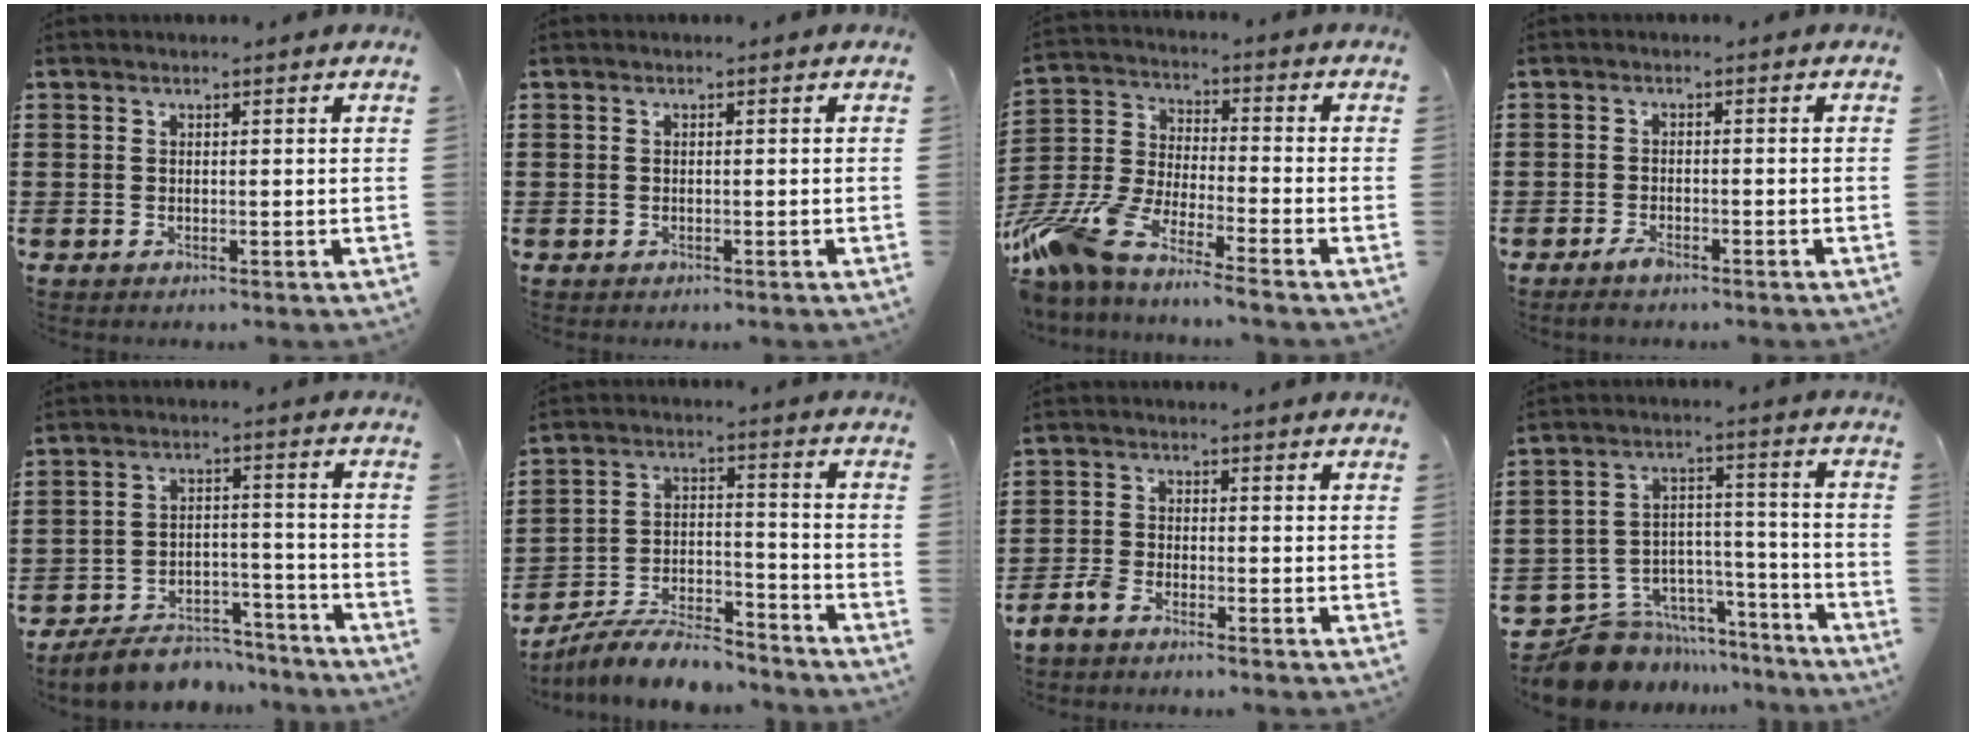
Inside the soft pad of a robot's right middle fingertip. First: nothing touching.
{"total": 0.0}
{"total": 8.9, "force": [-8.1, 0.0, 3.6], "torque": [-0.113, -0.014, -0.171]}
{"total": 2.0, "force": [-1.5, 0.6, 1.2], "torque": [-0.030, -0.003, -0.031]}
{"total": 6.8, "force": [-6.4, 1.8, 1.5], "torque": [-0.024, 0.019, -0.122]}
{"total": 8.9, "force": [-8.1, 1.5, 3.2], "torque": [-0.047, 0.021, -0.152]}
{"total": 3.0, "force": [-2.8, 0.7, 0.9], "torque": [-0.033, 0.001, -0.060]}
{"total": 9.0, "force": [-8.0, 4.1, 1.0], "torque": [-0.029, 0.018, -0.149]}